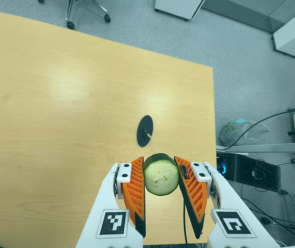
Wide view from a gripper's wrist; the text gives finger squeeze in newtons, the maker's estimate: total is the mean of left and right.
{"total": 9.5, "left": 9.4, "right": 9.6}